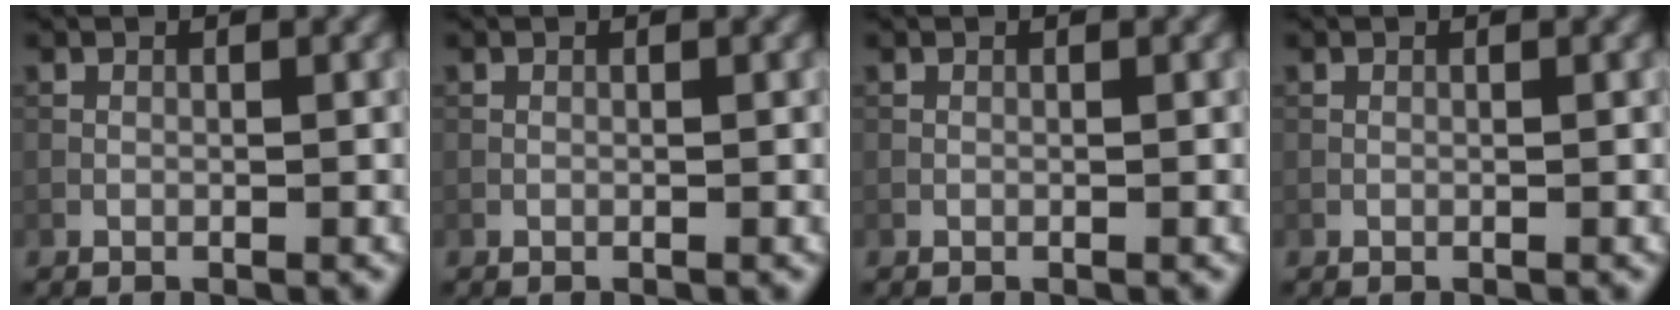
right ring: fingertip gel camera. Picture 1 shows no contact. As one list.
[{"total": 0.0}, {"total": 0.0}, {"total": 0.0}]